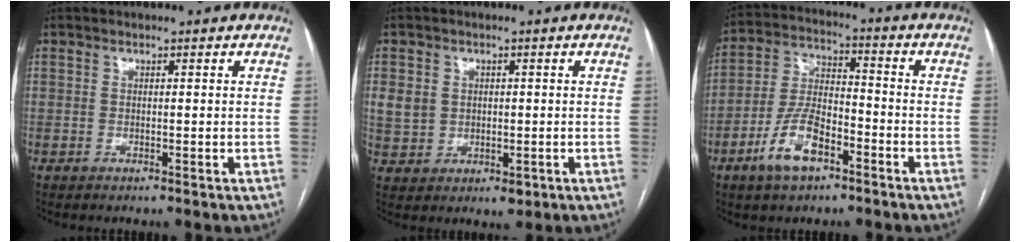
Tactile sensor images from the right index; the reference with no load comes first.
{"total": 7.9, "force": [0.3, 6.8, 4.0], "torque": [-0.099, 0.005, 0.025]}
{"total": 10.1, "force": [-5.4, 4.4, 7.4], "torque": [-0.162, 0.011, -0.098]}